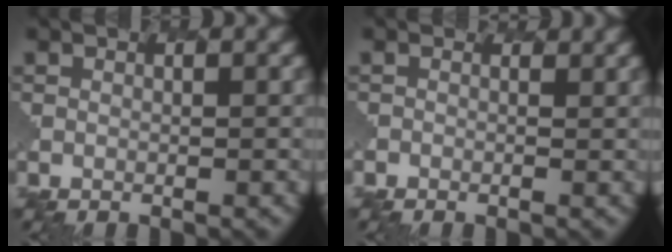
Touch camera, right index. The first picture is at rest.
{"total": 0.9, "force": [-0.7, 0.4, -0.4], "torque": [0.003, -0.002, -0.014]}